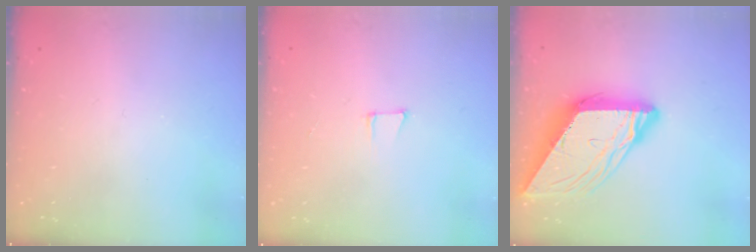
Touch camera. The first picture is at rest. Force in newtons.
{"total": 5.0, "press": 4.1, "slide": 2.9}
{"total": 14.2, "press": 14.1, "slide": 1.5}